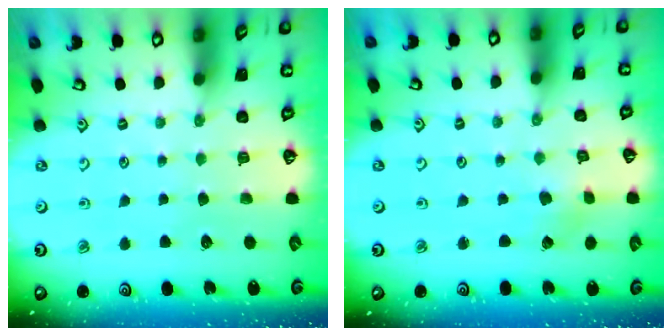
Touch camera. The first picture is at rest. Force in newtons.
{"total": 0.9, "press": 0.9, "slide": 0.2}